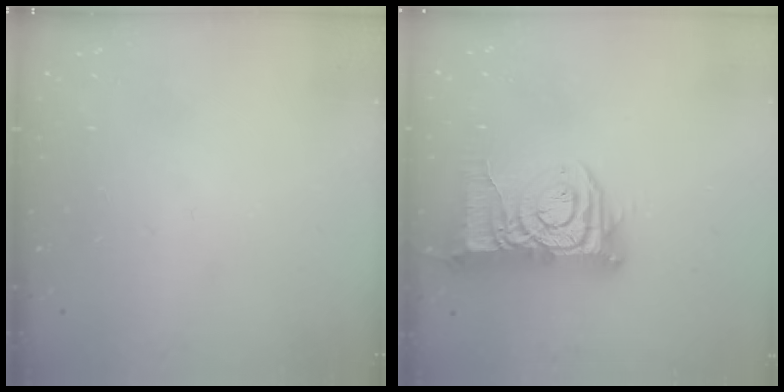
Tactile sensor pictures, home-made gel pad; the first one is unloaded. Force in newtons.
{"total": 11.9, "press": 11.9, "slide": 1.2}